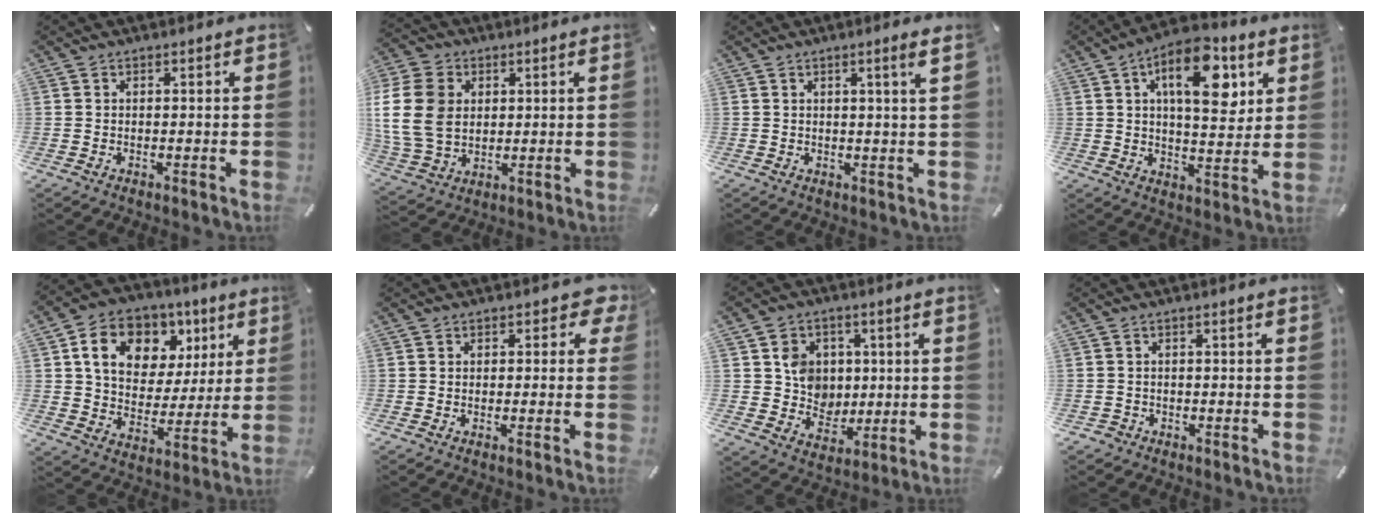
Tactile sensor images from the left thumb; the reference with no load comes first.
{"total": 14.3, "force": [2.2, 11.5, 8.2], "torque": [-0.198, 0.006, 0.037]}
{"total": 3.3, "force": [1.3, -0.2, 3.1], "torque": [-0.058, -0.003, 0.020]}
{"total": 15.2, "force": [6.5, 7.3, 11.6], "torque": [-0.161, -0.020, 0.105]}
{"total": 14.7, "force": [6.6, 11.1, 7.1], "torque": [-0.117, -0.019, 0.122]}
{"total": 3.4, "force": [0.8, 2.3, 2.4], "torque": [-0.025, 0.003, 0.009]}
{"total": 9.2, "force": [1.8, 8.7, 2.4], "torque": [-0.032, 0.001, 0.040]}
{"total": 1.6, "force": [-0.9, 1.3, 0.4], "torque": [-0.007, 0.005, -0.021]}